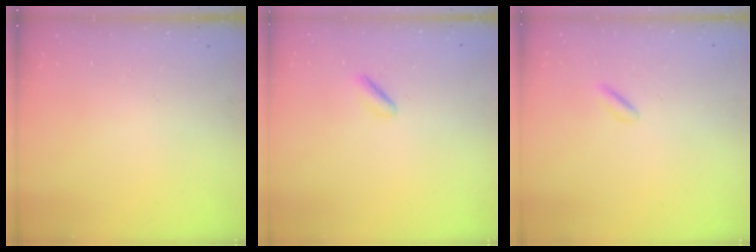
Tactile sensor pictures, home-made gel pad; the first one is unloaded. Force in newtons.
{"total": 1.4, "press": 1.1, "slide": 0.8}
{"total": 1.5, "press": 1.3, "slide": 0.8}